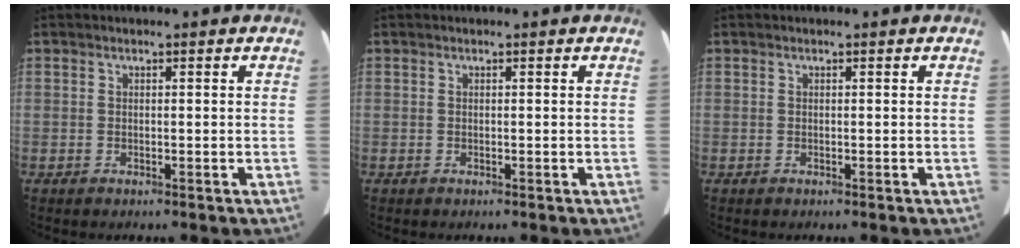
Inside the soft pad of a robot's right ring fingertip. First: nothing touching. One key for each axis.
{"total": 0.0}
{"total": 0.0}